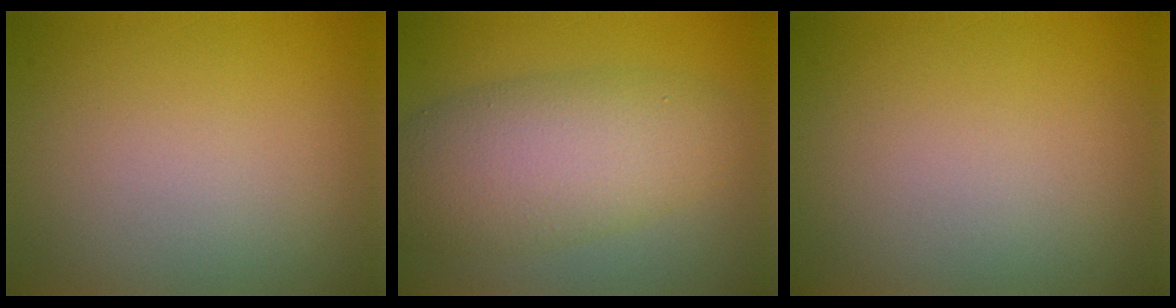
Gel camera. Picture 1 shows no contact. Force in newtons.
{"total": 7.5, "press": 7.5, "slide": 0.4}
{"total": 0.0}